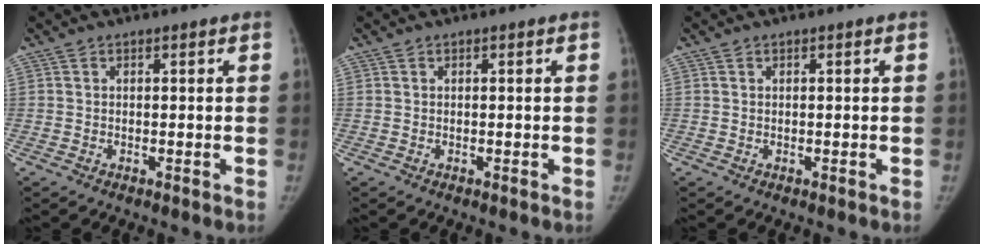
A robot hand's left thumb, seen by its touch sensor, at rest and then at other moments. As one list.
[{"total": 0.0}, {"total": 0.0}]